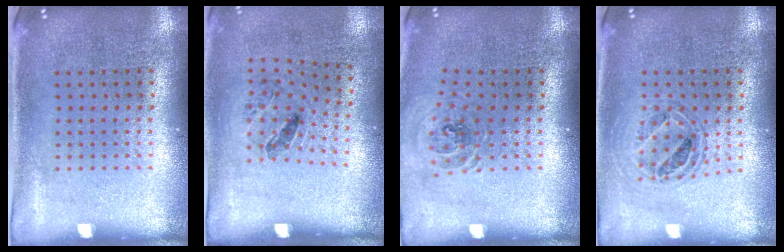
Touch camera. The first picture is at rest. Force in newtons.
{"total": 1.3, "press": 0.7, "slide": 1.1}
{"total": 0.9, "press": 0.9, "slide": 0.1}
{"total": 0.7, "press": 0.6, "slide": 0.2}